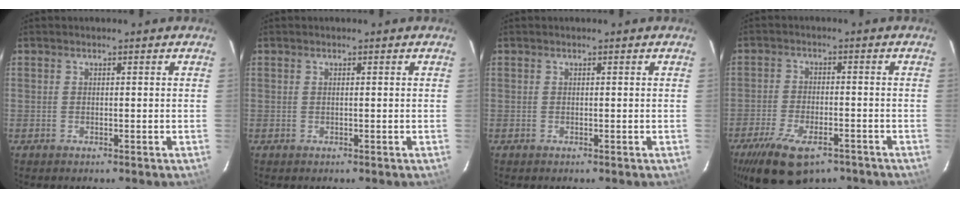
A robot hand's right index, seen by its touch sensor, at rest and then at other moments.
{"total": 0.0}
{"total": 0.0}
{"total": 13.5, "force": [-9.1, 5.8, 8.1], "torque": [-0.174, -0.026, -0.150]}